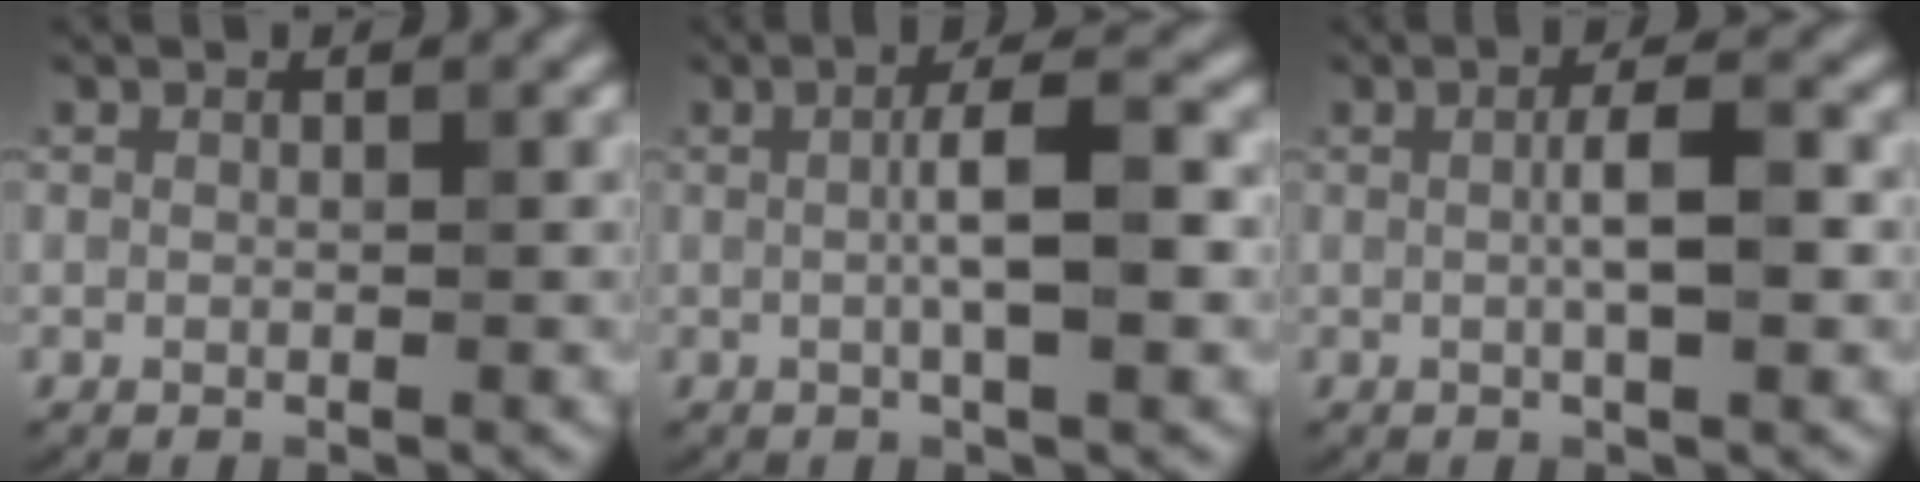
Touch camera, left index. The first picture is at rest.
{"total": 4.7, "force": [0.1, 0.9, 4.6], "torque": [-0.079, 0.010, 0.002]}
{"total": 3.4, "force": [0.1, 0.6, 3.4], "torque": [-0.061, 0.006, 0.000]}